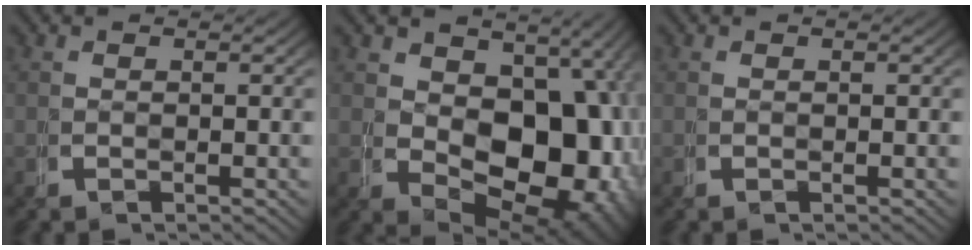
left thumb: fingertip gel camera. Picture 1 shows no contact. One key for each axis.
{"total": 14.5, "fx": -0.2, "fy": 10.2, "fz": 10.3, "tx": -0.153, "ty": -0.071, "tz": 0.031}
{"total": 0.0}